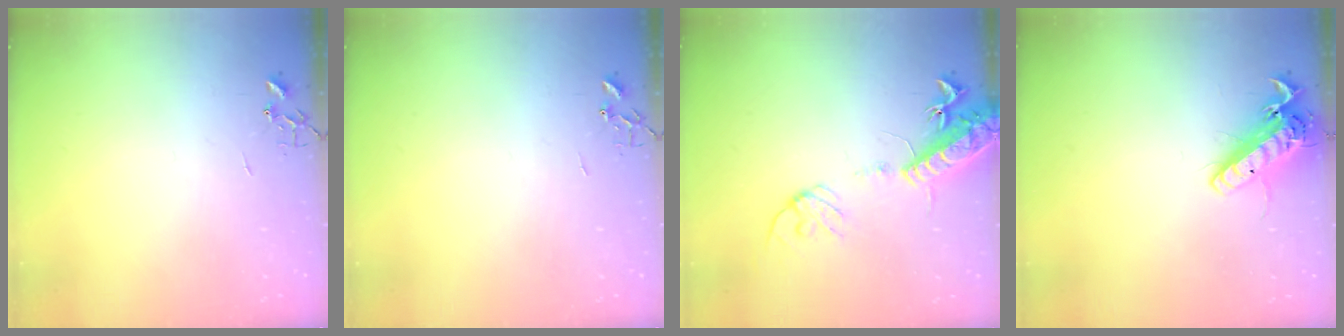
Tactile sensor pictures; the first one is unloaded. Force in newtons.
{"total": 0.0}
{"total": 16.1, "press": 15.7, "slide": 3.6}
{"total": 15.7, "press": 15.3, "slide": 3.3}